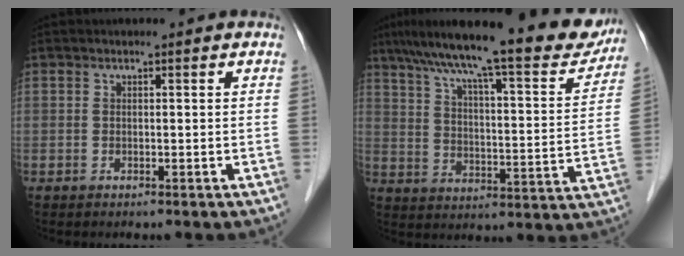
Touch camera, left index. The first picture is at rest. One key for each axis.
{"total": 23.6, "fx": 19.7, "fy": 3.4, "fz": 12.6, "tx": -0.200, "ty": -0.004, "tz": 0.271}